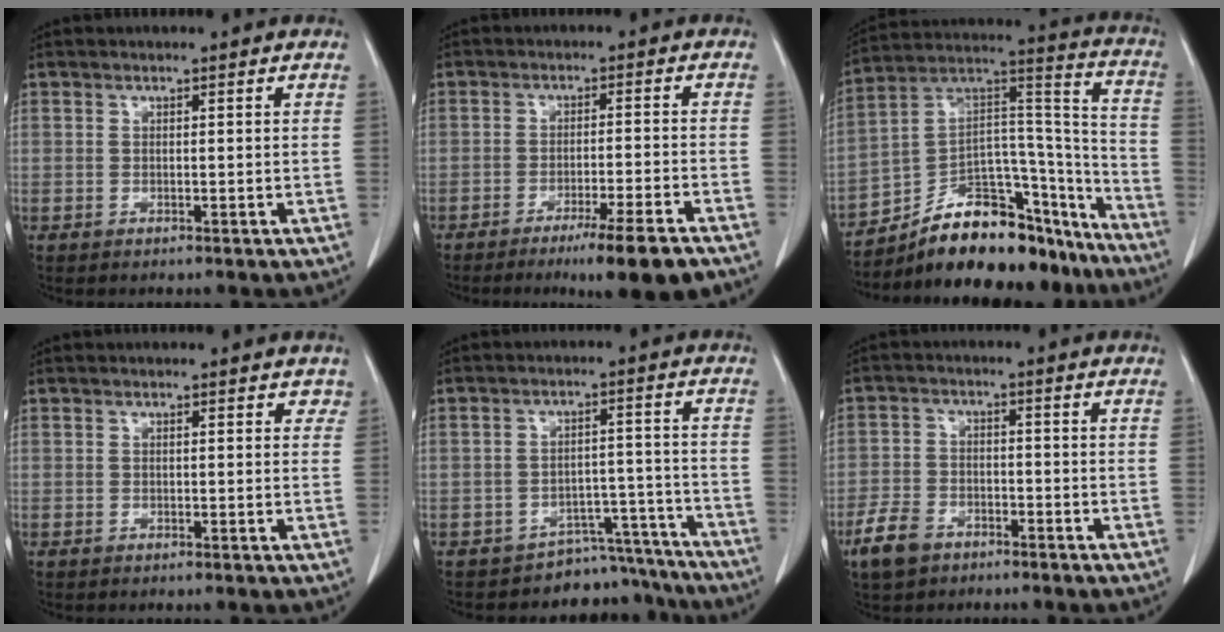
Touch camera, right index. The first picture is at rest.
{"total": 9.2, "force": [-6.6, -0.1, 6.5], "torque": [-0.085, -0.018, -0.099]}
{"total": 22.5, "force": [-18.5, 8.4, 9.6], "torque": [-0.132, 0.052, -0.290]}
{"total": 1.6, "force": [0.9, 1.1, 0.8], "torque": [0.000, 0.007, 0.006]}
{"total": 9.6, "force": [-8.9, 3.5, -1.0], "torque": [0.047, 0.074, -0.120]}
{"total": 6.2, "force": [-4.2, 3.6, 2.8], "torque": [-0.065, 0.000, -0.074]}